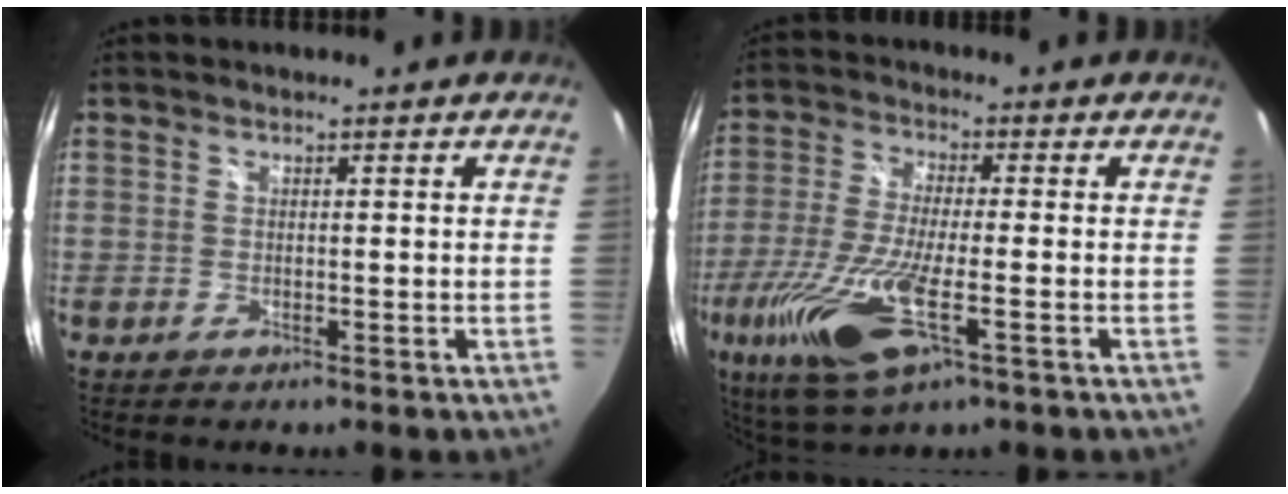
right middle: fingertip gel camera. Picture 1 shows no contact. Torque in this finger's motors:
{"motor_torque": [2.14, 0.00, 0.43, 0.21]}